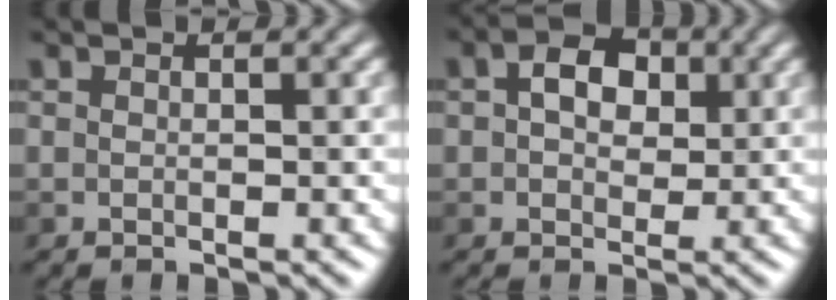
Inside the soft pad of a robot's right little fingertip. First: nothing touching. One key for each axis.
{"total": 3.7, "fx": 0.7, "fy": 2.6, "fz": 2.6, "tx": -0.040, "ty": 0.007, "tz": 0.004}